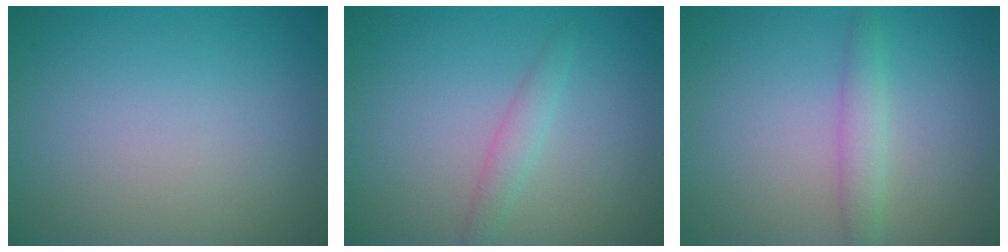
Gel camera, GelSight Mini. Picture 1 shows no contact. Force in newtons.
{"total": 1.6, "press": 1.6, "slide": 0.0}
{"total": 1.9, "press": 1.9, "slide": 0.1}